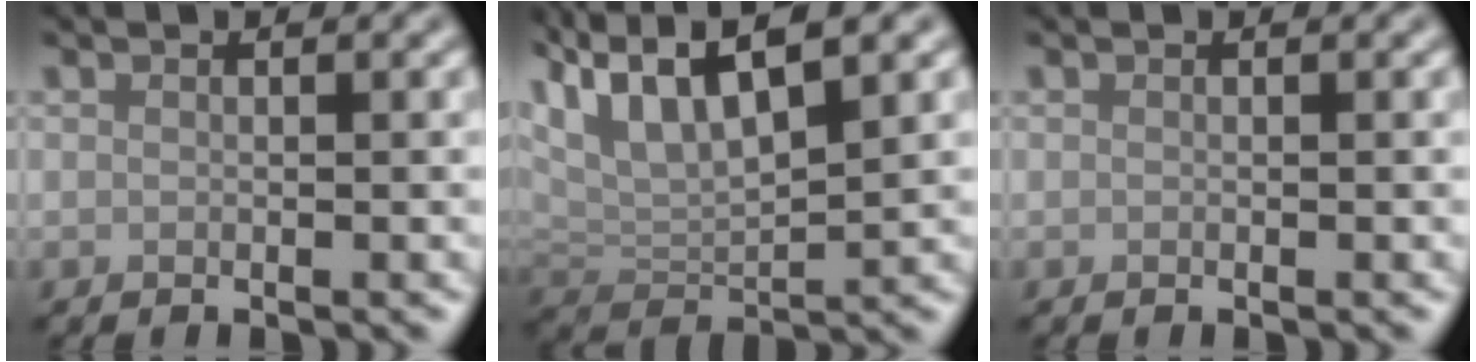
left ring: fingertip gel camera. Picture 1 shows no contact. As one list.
[{"total": 9.1, "force": [5.1, 3.5, 6.7], "torque": [-0.136, 0.016, 0.093]}, {"total": 0.0}]